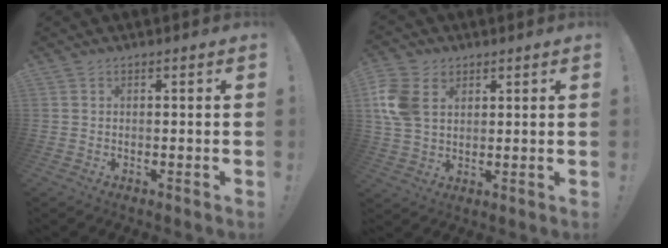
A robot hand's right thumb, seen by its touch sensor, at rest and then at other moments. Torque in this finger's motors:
{"motor_torque": [-0.47, 1.08, 0.10, 0.11, 0.16]}